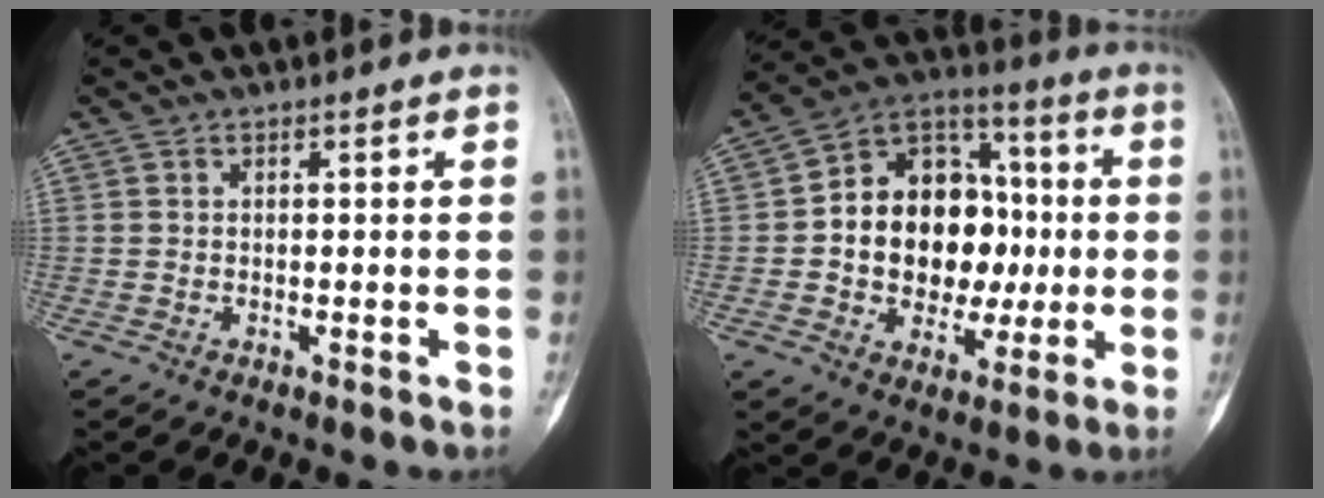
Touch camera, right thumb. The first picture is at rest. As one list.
[{"total": 18.8, "force": [-0.3, 14.3, 12.2], "torque": [-0.128, 0.035, -0.001]}]